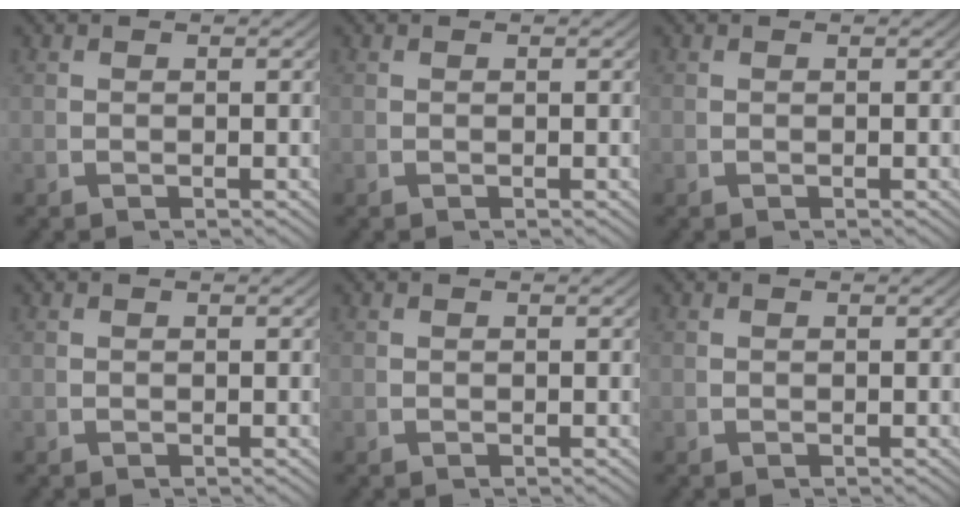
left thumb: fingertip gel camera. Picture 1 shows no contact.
{"total": 0.0}
{"total": 0.0}
{"total": 0.0}
{"total": 0.0}
{"total": 0.0}